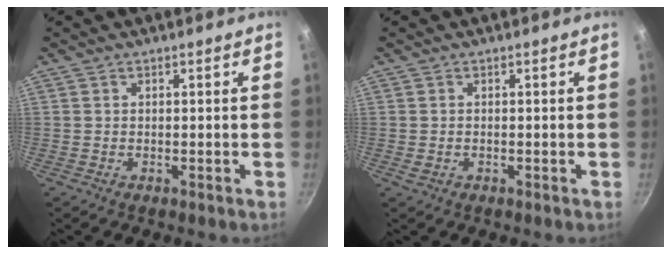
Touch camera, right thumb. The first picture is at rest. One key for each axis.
{"total": 1.0, "fx": -0.2, "fy": 0.7, "fz": 0.7, "tx": -0.012, "ty": -0.001, "tz": -0.003}